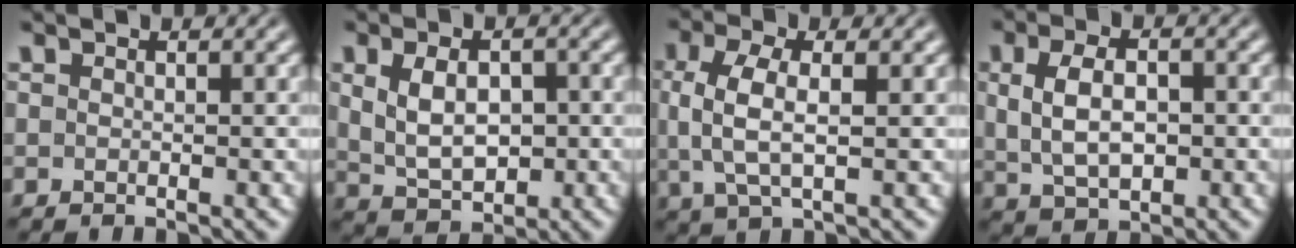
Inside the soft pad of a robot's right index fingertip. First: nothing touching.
{"total": 5.7, "force": [-0.1, 4.0, 4.1], "torque": [-0.071, -0.014, 0.008]}
{"total": 4.3, "force": [0.3, 2.0, 3.8], "torque": [-0.091, -0.012, 0.016]}
{"total": 5.1, "force": [-0.1, 3.3, 4.0], "torque": [-0.070, -0.006, 0.008]}